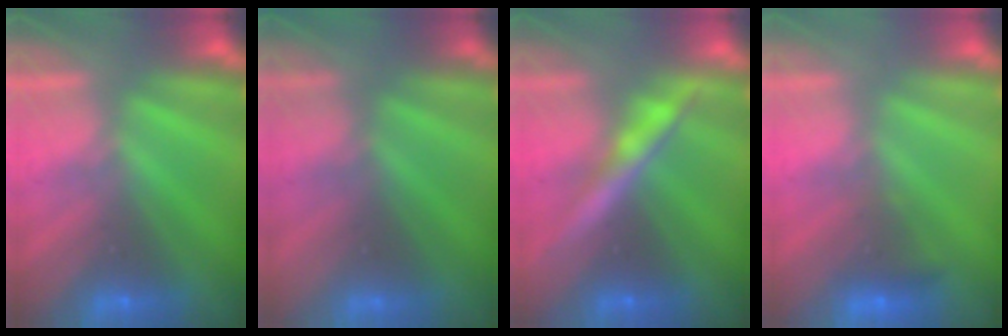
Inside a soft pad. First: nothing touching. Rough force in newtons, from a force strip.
{"total": 2.7}
{"total": 3.3}
{"total": 2.4}